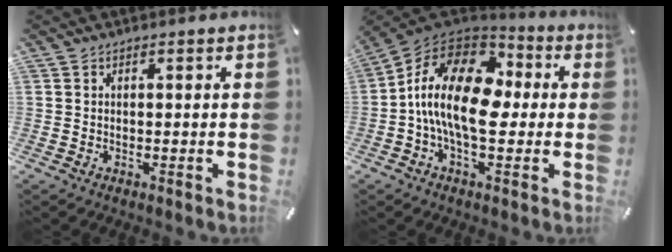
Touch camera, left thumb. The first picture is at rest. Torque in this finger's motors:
{"motor_torque": [0.58, 2.32, 1.73, -1.04, 0.67]}